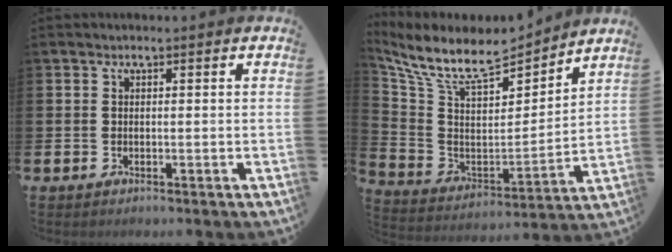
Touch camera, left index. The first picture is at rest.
{"total": 9.7, "force": [8.4, 3.1, 3.8], "torque": [-0.115, -0.055, 0.145]}